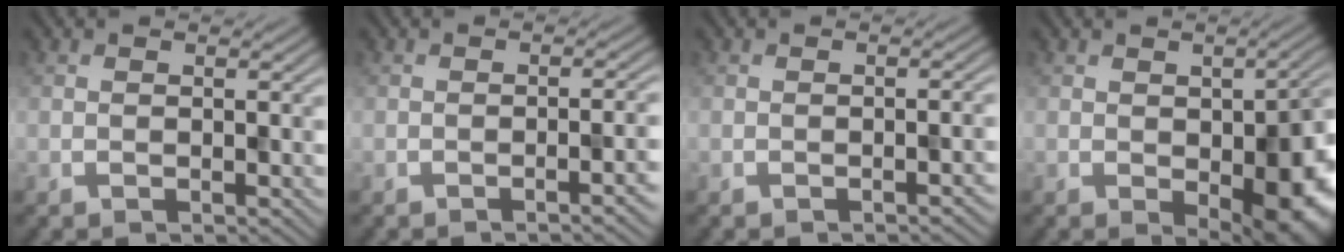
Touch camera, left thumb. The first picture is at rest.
{"total": 3.3, "force": [-1.2, 0.7, 3.0], "torque": [-0.028, 0.008, -0.025]}
{"total": 1.5, "force": [-0.8, 0.3, 1.3], "torque": [-0.014, 0.006, -0.014]}
{"total": 11.0, "force": [-2.5, 5.5, 9.1], "torque": [-0.110, -0.032, -0.020]}